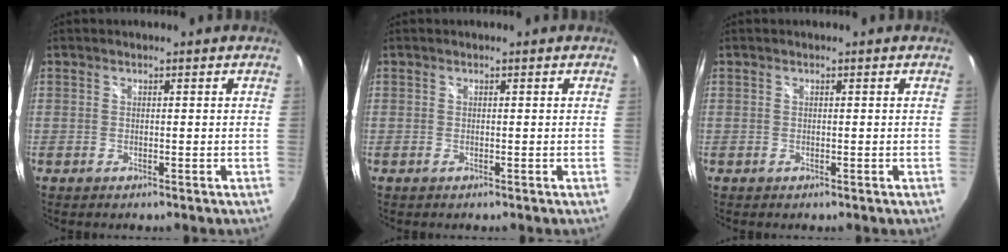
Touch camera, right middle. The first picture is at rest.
{"total": 0.0}
{"total": 0.0}